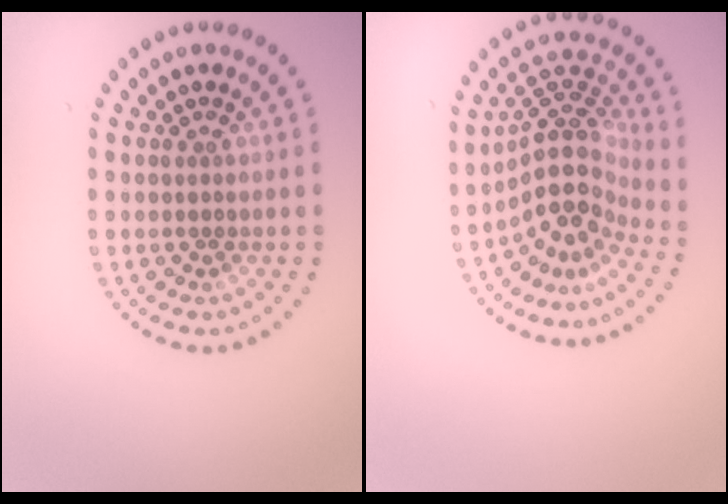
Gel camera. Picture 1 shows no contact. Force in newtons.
{"total": 5.0, "press": 3.8, "slide": 3.4}